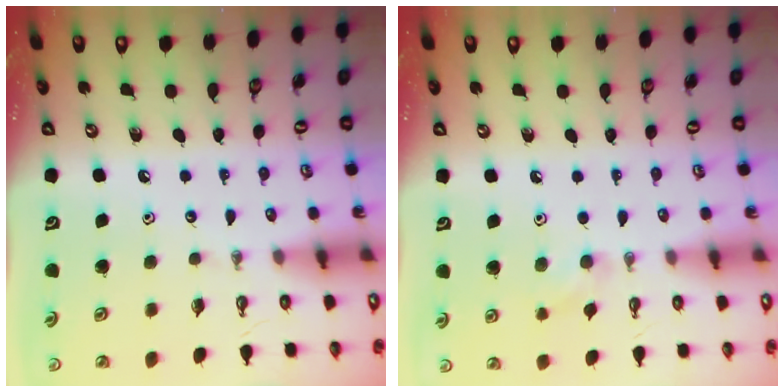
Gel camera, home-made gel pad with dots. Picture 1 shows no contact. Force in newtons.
{"total": 8.2, "press": 7.5, "slide": 3.1}